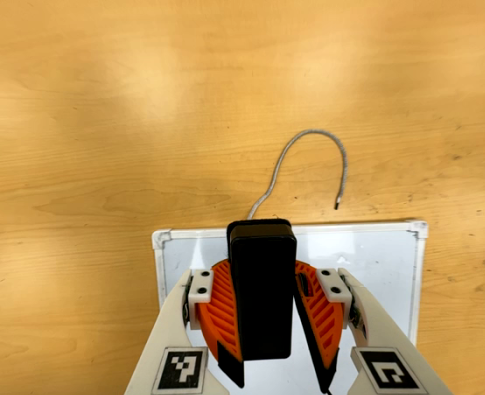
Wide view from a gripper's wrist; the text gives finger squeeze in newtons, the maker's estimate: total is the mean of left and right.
{"total": 10.0, "left": 9.9, "right": 10.0}